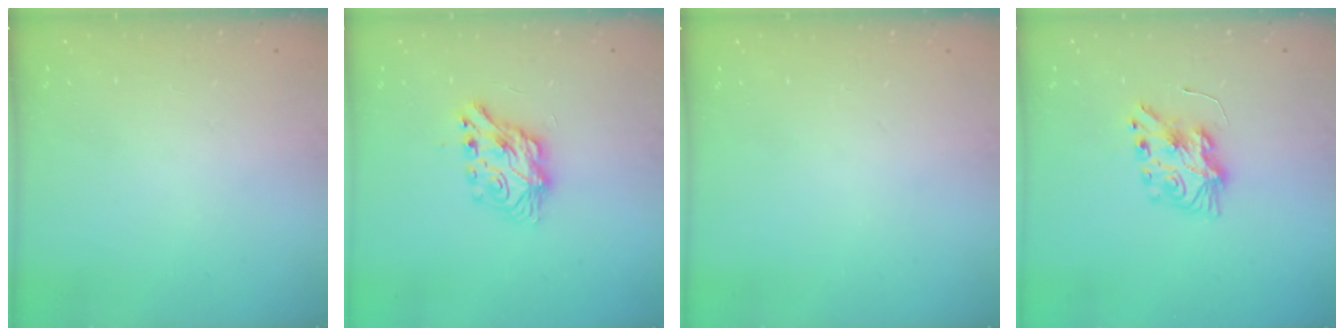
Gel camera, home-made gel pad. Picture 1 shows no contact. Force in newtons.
{"total": 7.1, "press": 7.1, "slide": 0.3}
{"total": 0.0}
{"total": 7.7, "press": 7.7, "slide": 0.3}